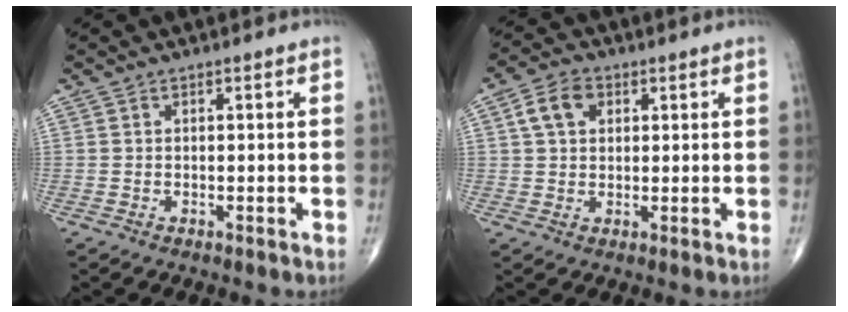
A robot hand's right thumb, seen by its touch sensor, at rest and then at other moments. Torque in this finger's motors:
{"motor_torque": [0.98, 0.89, 0.87, 0.38, 0.05]}